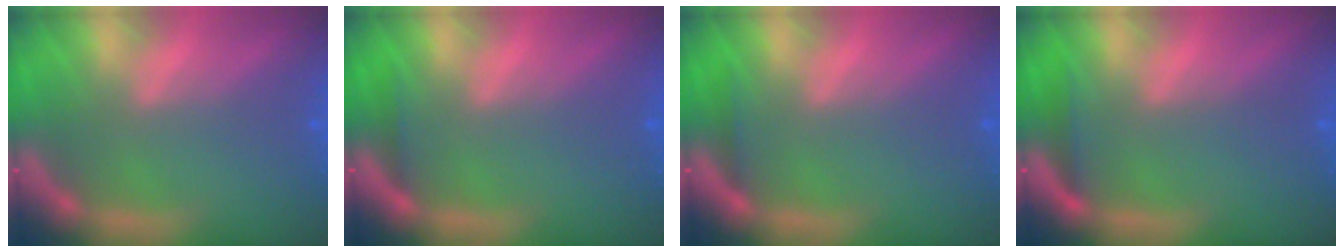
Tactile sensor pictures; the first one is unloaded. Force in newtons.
{"total": 0.9}
{"total": 0.9}
{"total": 1.4}